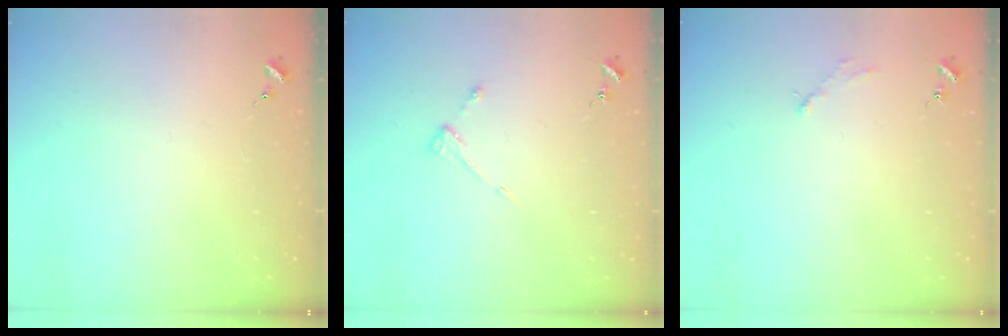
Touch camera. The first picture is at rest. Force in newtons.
{"total": 3.2, "press": 3.1, "slide": 0.5}
{"total": 2.9, "press": 2.9, "slide": 0.4}